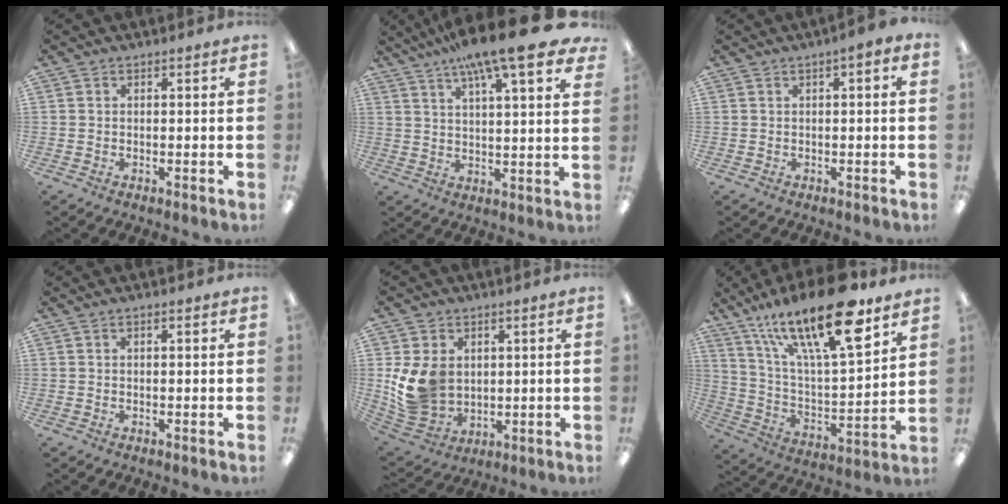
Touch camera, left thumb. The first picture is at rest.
{"total": 16.2, "force": [11.3, 3.4, 11.1], "torque": [-0.182, -0.059, 0.182]}
{"total": 2.2, "force": [0.3, 0.7, 2.0], "torque": [-0.031, 0.002, 0.003]}
{"total": 0.6, "force": [0.2, 0.1, 0.6], "torque": [-0.012, 0.002, 0.003]}
{"total": 12.4, "force": [2.0, 10.2, 6.6], "torque": [-0.155, -0.009, 0.042]}
{"total": 24.9, "force": [15.7, 7.7, 17.8], "torque": [-0.296, -0.093, 0.260]}